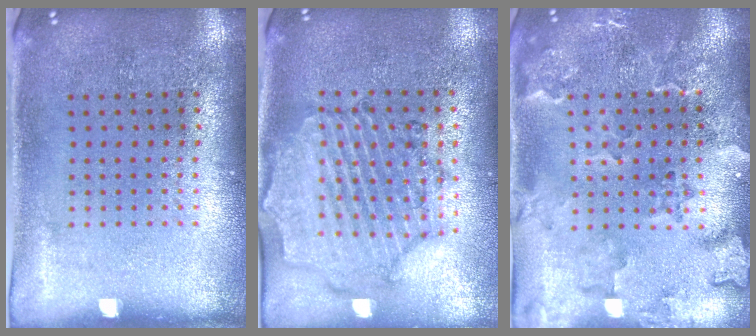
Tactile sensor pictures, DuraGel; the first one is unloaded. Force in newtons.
{"total": 1.6, "press": 1.6, "slide": 0.3}
{"total": 2.4, "press": 2.2, "slide": 1.0}